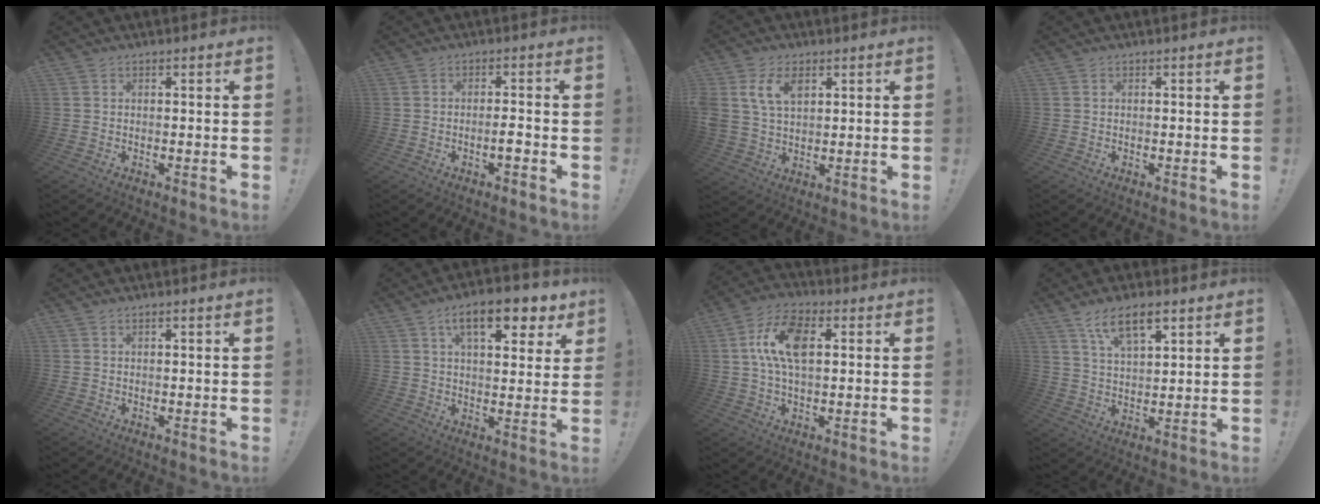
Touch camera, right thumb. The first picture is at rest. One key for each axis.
{"total": 2.9, "fx": -1.6, "fy": 0.6, "fz": 2.4, "tx": -0.034, "ty": 0.005, "tz": -0.027}
{"total": 9.4, "fx": 4.2, "fy": 6.1, "fz": 5.8, "tx": -0.122, "ty": -0.005, "tz": 0.079}
{"total": 0.0}
{"total": 1.0, "fx": 0.7, "fy": -0.2, "fz": 0.7, "tx": -0.006, "ty": -0.003, "tz": 0.010}
{"total": 13.7, "fx": 7.1, "fy": 5.3, "fz": 10.4, "tx": -0.146, "ty": -0.029, "tz": 0.114}
{"total": 13.3, "fx": 2.7, "fy": 7.3, "fz": 10.8, "tx": -0.189, "ty": 0.006, "tz": 0.049}
{"total": 9.6, "fx": 6.0, "fy": 3.8, "fz": 6.5, "tx": -0.106, "ty": -0.022, "tz": 0.107}